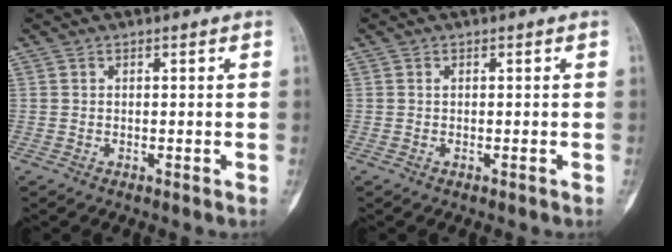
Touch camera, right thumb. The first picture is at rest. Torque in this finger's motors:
{"motor_torque": [-0.29, 0.00, 0.01, 0.20, 0.07]}